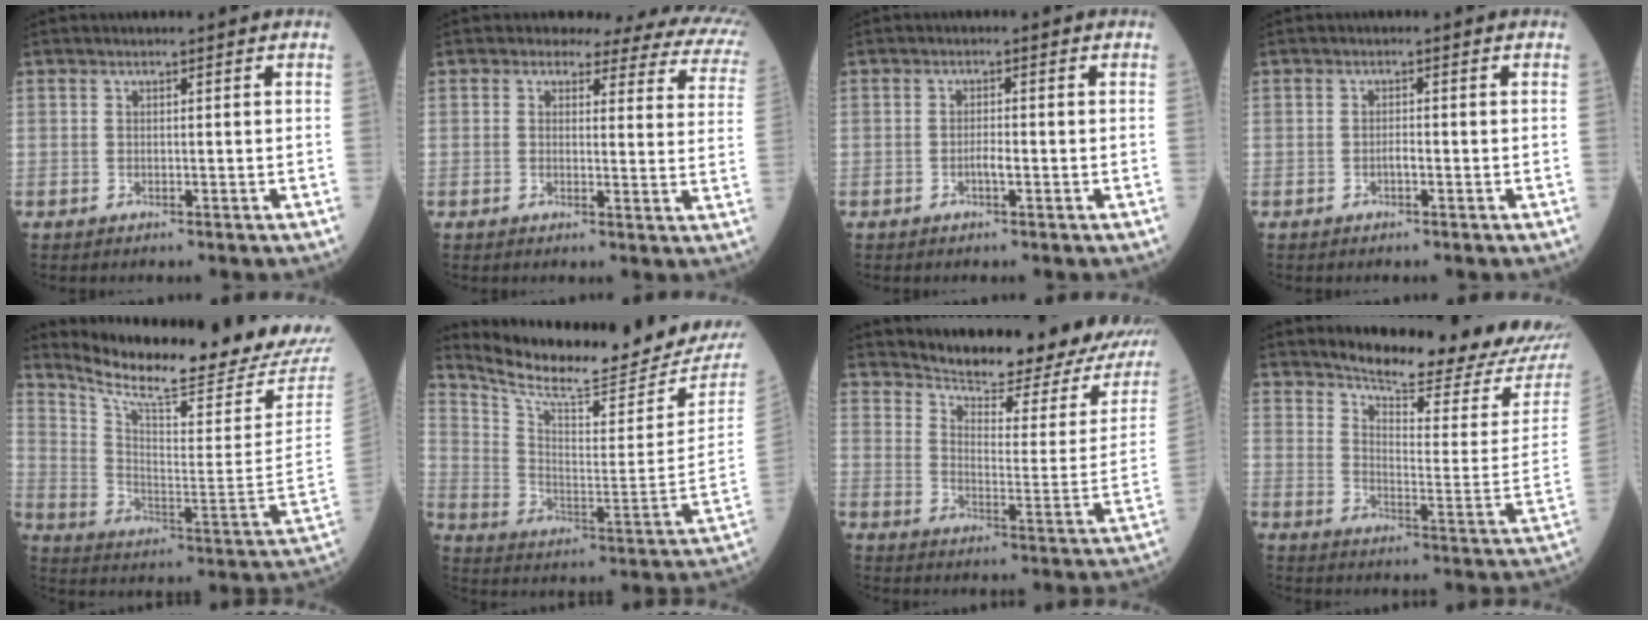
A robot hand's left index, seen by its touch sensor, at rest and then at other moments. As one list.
[{"total": 13.1, "force": [10.9, 5.0, 5.2], "torque": [-0.034, -0.022, 0.086]}, {"total": 1.4, "force": [-0.8, 0.2, 1.2], "torque": [-0.021, -0.002, -0.016]}, {"total": 0.9, "force": [-0.6, 0.1, 0.7], "torque": [-0.010, -0.001, -0.014]}, {"total": 22.1, "force": [20.8, -0.3, 7.3], "torque": [-0.146, -0.109, 0.293]}, {"total": 19.8, "force": [19.0, 0.8, 5.5], "torque": [-0.114, -0.095, 0.277]}, {"total": 20.5, "force": [18.3, 3.3, 8.6], "torque": [-0.117, -0.058, 0.228]}, {"total": 19.0, "force": [17.7, 1.0, 6.8], "torque": [-0.098, -0.094, 0.224]}]